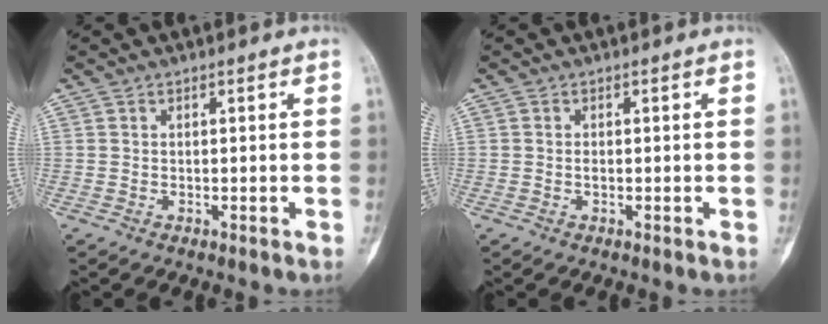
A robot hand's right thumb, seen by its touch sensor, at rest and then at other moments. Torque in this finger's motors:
{"motor_torque": [0.51, 0.14, -0.08, -0.14, 0.02]}